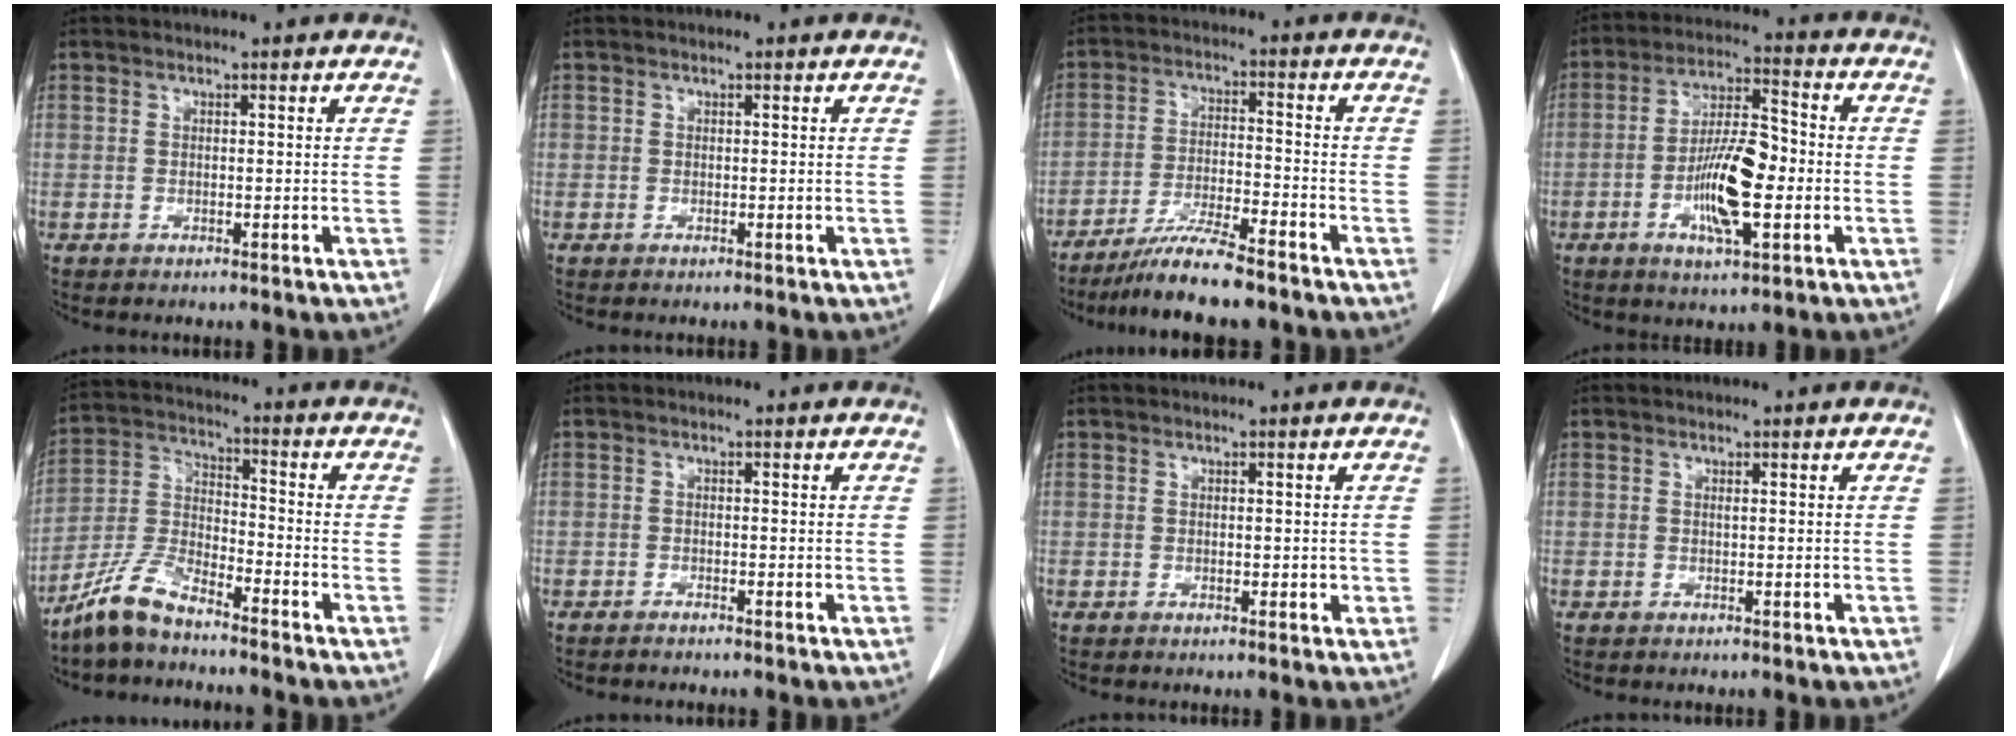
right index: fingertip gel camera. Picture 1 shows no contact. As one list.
[{"total": 0.0}, {"total": 8.2, "force": [-6.9, 0.0, 4.5], "torque": [-0.082, -0.022, -0.124]}, {"total": 11.4, "force": [-2.6, 3.0, 10.7], "torque": [-0.207, 0.004, -0.044]}, {"total": 8.3, "force": [-6.9, 2.1, 4.1], "torque": [-0.097, -0.001, -0.143]}, {"total": 0.7, "force": [-0.7, 0.0, 0.2], "torque": [-0.006, 0.000, -0.013]}, {"total": 1.3, "force": [-0.1, 0.7, 1.1], "torque": [-0.015, 0.000, 0.000]}, {"total": 0.0}]